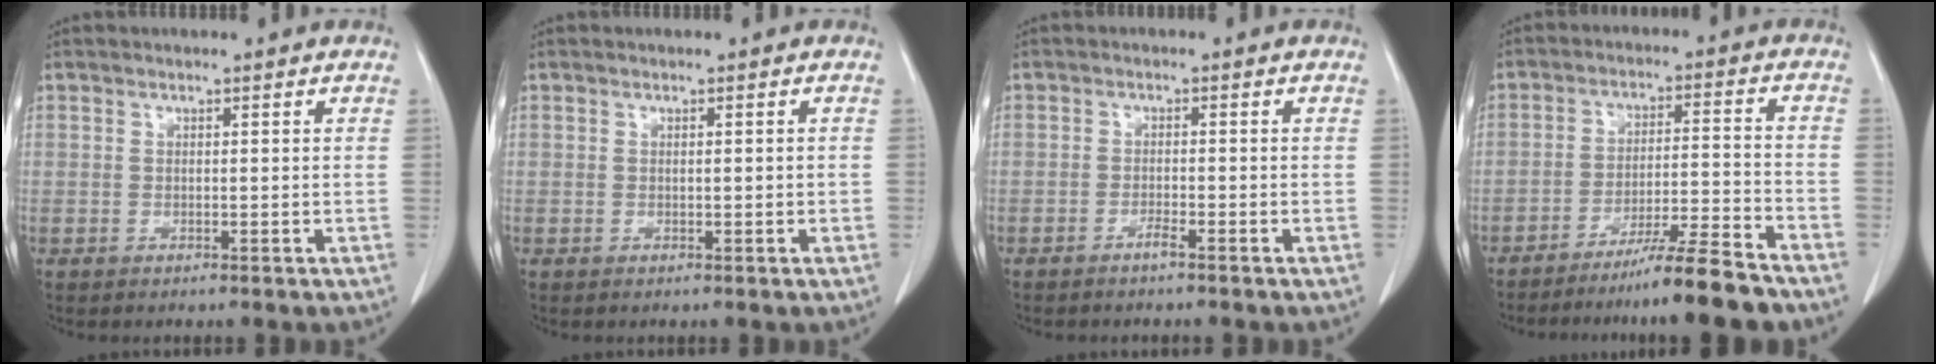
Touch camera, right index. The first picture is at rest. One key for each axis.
{"total": 0.6, "fx": -0.1, "fy": 0.1, "fz": 0.6, "tx": -0.009, "ty": 0.000, "tz": 0.001}
{"total": 1.3, "fx": -1.1, "fy": -0.1, "fz": 0.7, "tx": -0.015, "ty": 0.001, "tz": -0.021}
{"total": 10.0, "fx": -8.3, "fy": -1.2, "fz": 5.4, "tx": -0.071, "ty": -0.011, "tz": -0.141}